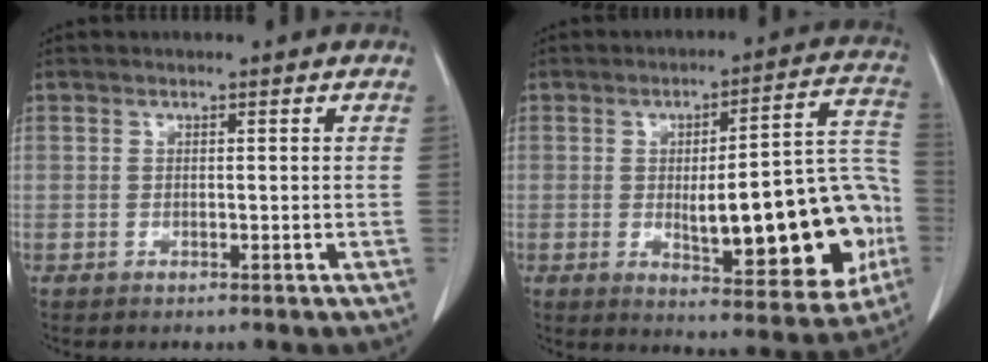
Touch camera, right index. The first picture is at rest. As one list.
[{"total": 20.9, "force": [-3.8, 5.4, 19.8], "torque": [-0.198, 0.030, -0.031]}]